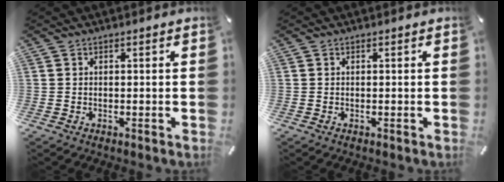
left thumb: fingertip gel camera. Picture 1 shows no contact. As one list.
[{"total": 0.0}]